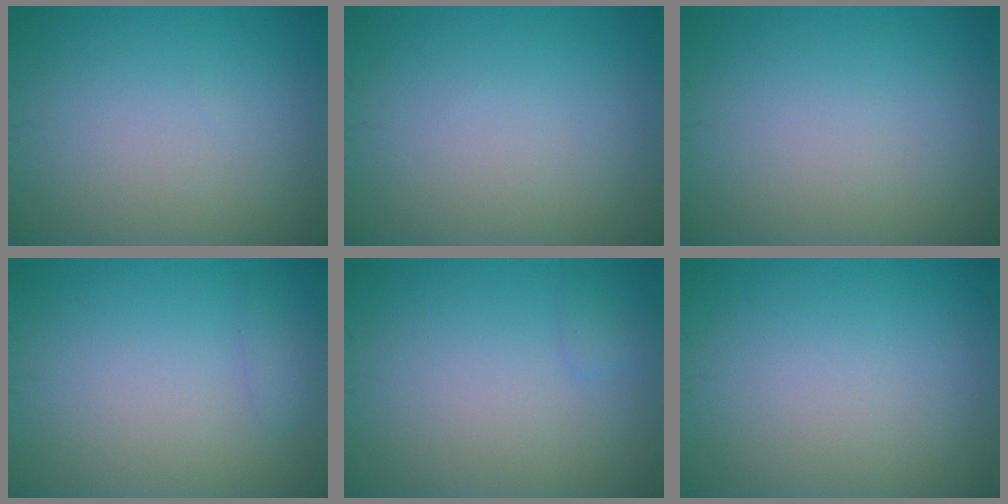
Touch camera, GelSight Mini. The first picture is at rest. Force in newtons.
{"total": 0.0}
{"total": 0.0}
{"total": 0.8, "press": 0.8, "slide": 0.0}
{"total": 0.6, "press": 0.6, "slide": 0.1}
{"total": 0.0}